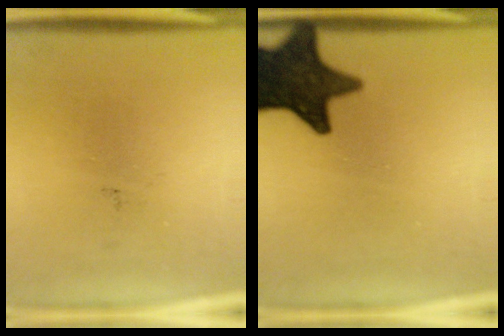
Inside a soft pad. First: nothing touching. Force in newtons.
{"total": 15.9}